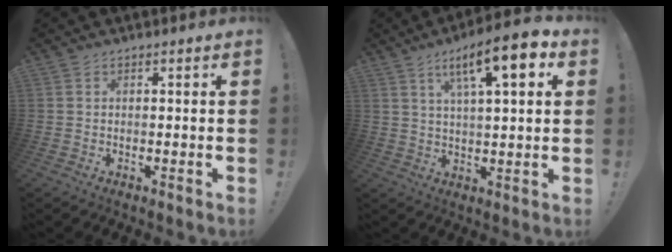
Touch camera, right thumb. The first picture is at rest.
{"total": 12.6, "force": [5.5, 3.2, 10.9], "torque": [-0.163, -0.019, 0.082]}